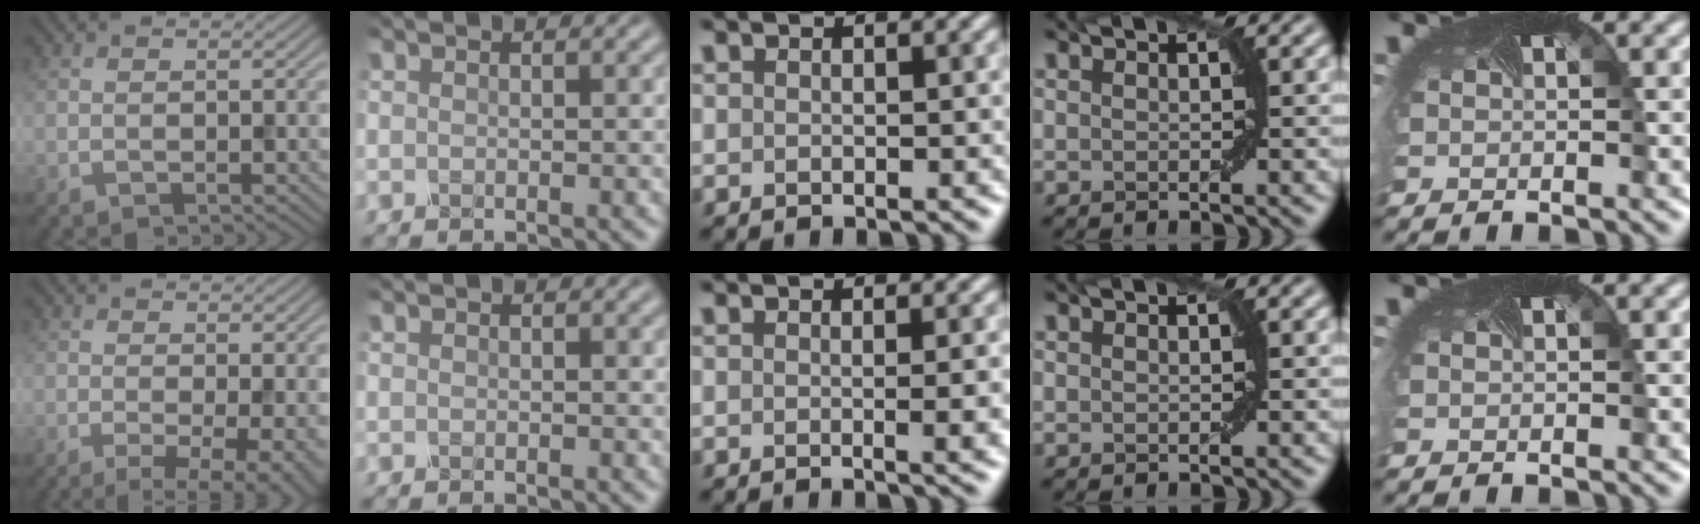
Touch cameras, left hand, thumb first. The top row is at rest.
{"thumb": {"total": 6.1, "force": [-1.5, 1.5, 5.7], "torque": [-0.086, -0.007, -0.021]}, "middle": {"total": 3.7, "force": [-0.1, 1.4, 3.4], "torque": [-0.023, 0.005, -0.002]}}